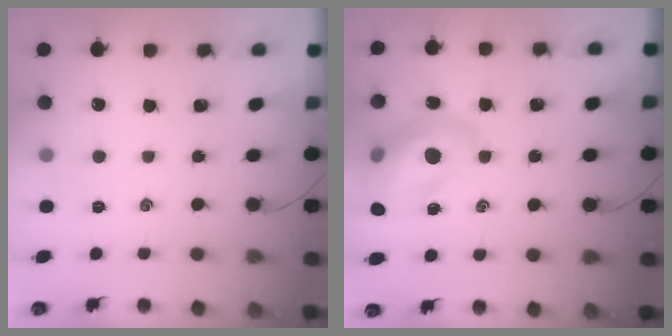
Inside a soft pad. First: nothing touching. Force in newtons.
{"total": 18.1, "press": 17.6, "slide": 4.2}